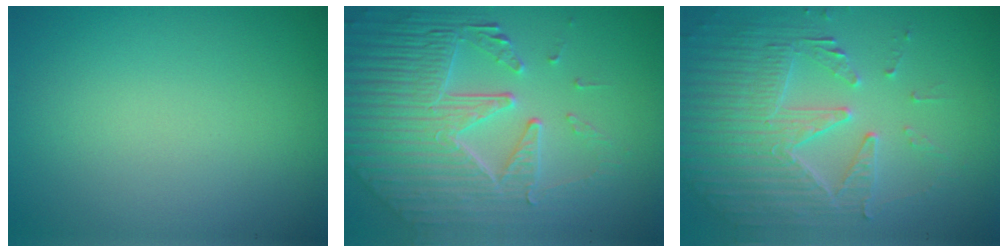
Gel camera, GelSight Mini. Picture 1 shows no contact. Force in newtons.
{"total": 7.9, "press": 5.6, "slide": 5.5}
{"total": 5.0, "press": 4.4, "slide": 2.4}